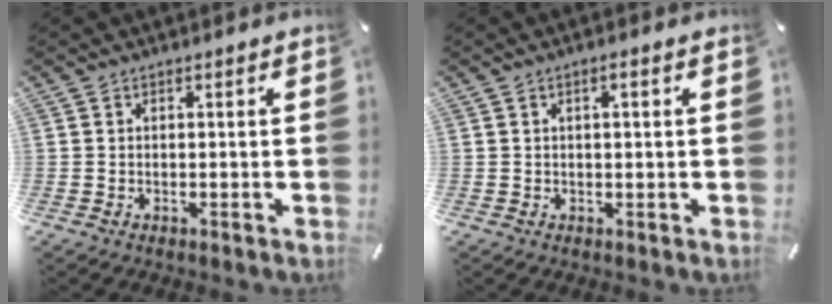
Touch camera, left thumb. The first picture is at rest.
{"total": 1.5, "force": [0.4, 0.4, 1.4], "torque": [-0.027, 0.003, 0.004]}